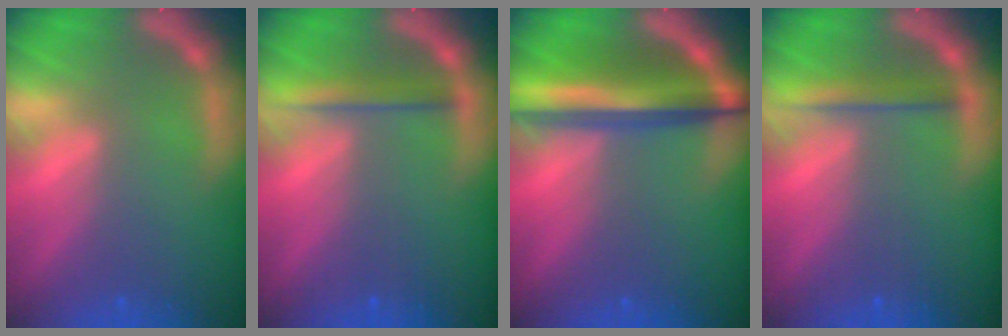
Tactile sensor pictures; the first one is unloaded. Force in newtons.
{"total": 2.5}
{"total": 8.1}
{"total": 2.5}